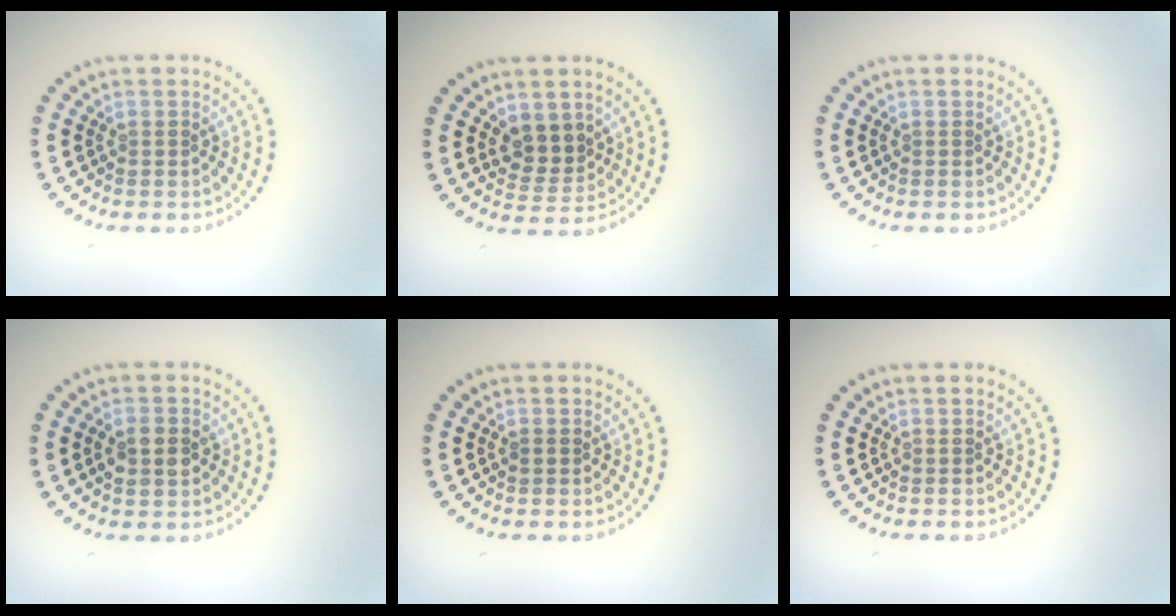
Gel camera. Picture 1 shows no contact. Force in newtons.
{"total": 2.9, "press": 2.6, "slide": 1.3}
{"total": 0.0}
{"total": 2.9, "press": 2.9, "slide": 0.1}
{"total": 0.6, "press": 0.6, "slide": 0.1}
{"total": 0.0}